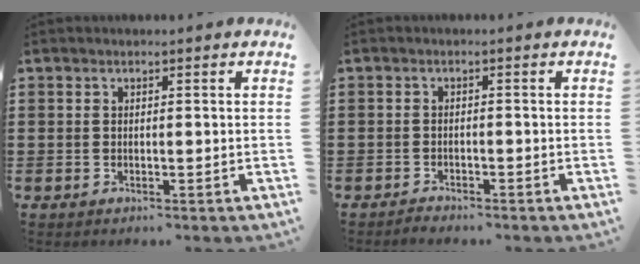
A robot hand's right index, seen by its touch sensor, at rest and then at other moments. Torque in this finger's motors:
{"motor_torque": [0.12, 0.27, 0.07, 0.00]}